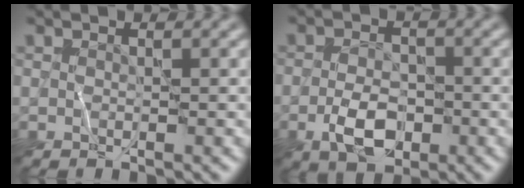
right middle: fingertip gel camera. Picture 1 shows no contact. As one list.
[{"total": 4.0, "force": [-1.6, 2.2, 2.9], "torque": [-0.051, -0.001, -0.035]}]